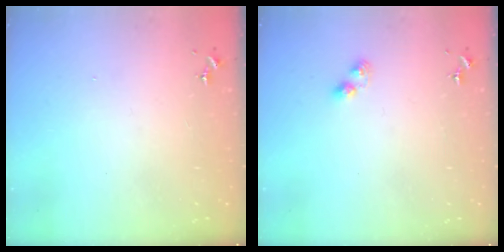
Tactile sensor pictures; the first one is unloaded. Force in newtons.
{"total": 3.4, "press": 3.3, "slide": 0.6}